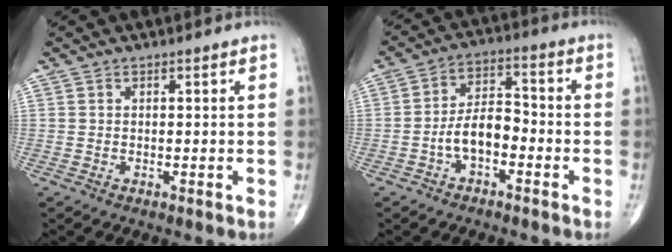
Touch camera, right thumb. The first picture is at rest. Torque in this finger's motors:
{"motor_torque": [0.54, 0.31, 0.77, -0.53, 0.07]}